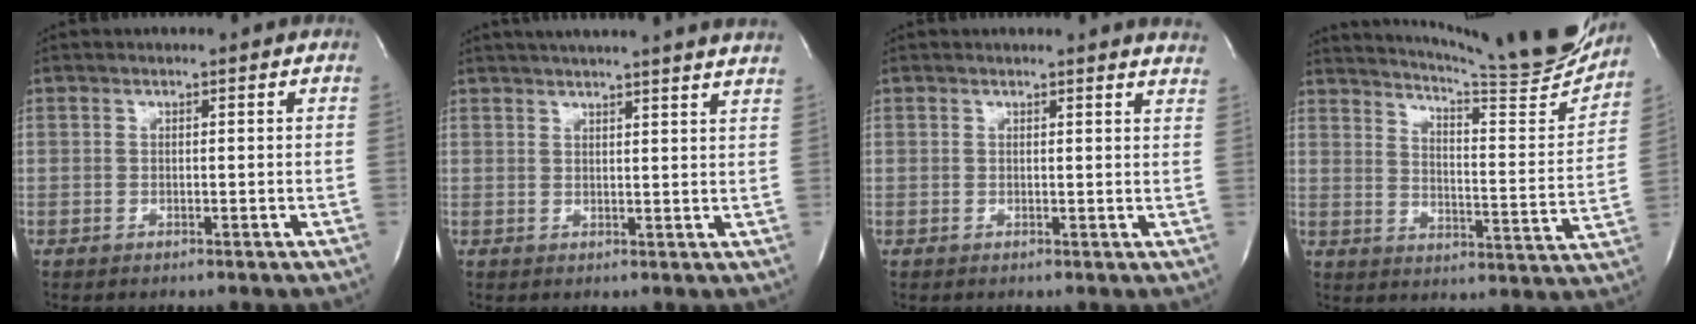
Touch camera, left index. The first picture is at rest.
{"total": 17.6, "force": [15.9, -0.2, 7.6], "torque": [-0.124, 0.005, 0.195]}
{"total": 7.5, "force": [7.3, 0.2, 1.3], "torque": [-0.005, -0.029, 0.052]}
{"total": 21.3, "force": [19.8, 0.4, 7.8], "torque": [-0.122, -0.087, 0.251]}